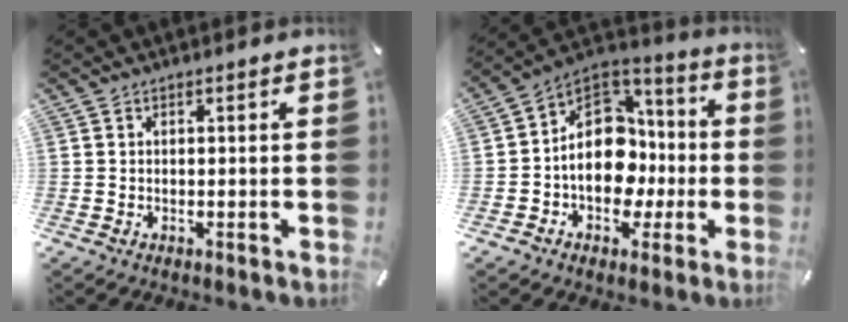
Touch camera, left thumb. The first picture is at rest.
{"total": 15.3, "force": [-2.1, 12.1, 9.2], "torque": [-0.164, 0.004, -0.035]}